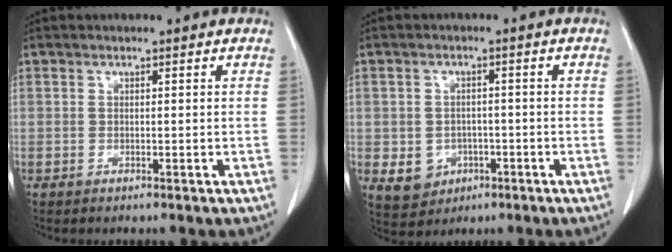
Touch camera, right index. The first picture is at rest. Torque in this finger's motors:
{"motor_torque": [-0.07, -0.04, -0.80, -0.21]}